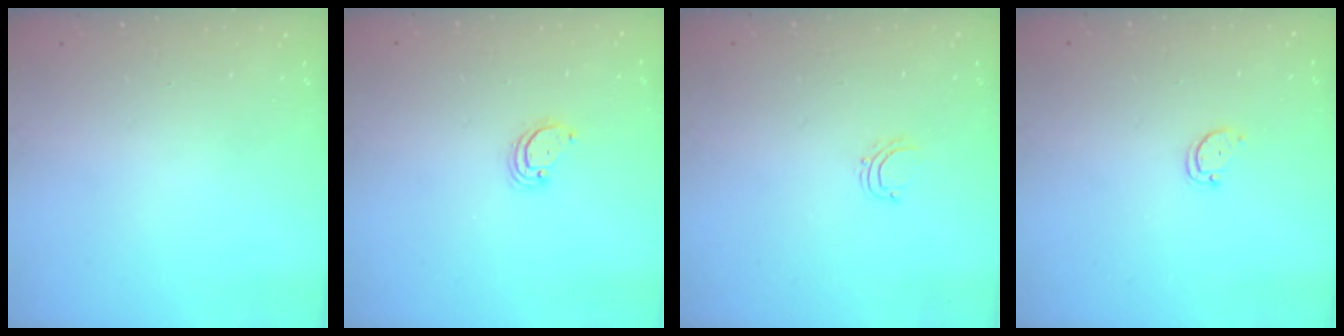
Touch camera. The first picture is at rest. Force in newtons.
{"total": 2.6, "press": 2.6, "slide": 0.1}
{"total": 4.4, "press": 4.4, "slide": 0.3}
{"total": 2.3, "press": 2.3, "slide": 0.4}